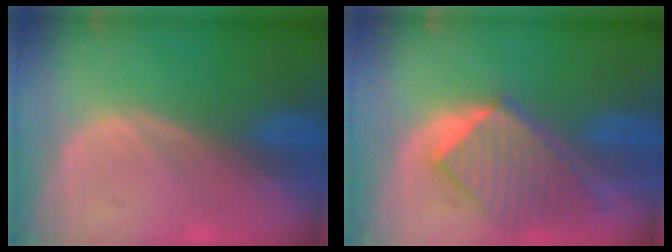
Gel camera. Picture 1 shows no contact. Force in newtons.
{"total": 8.3, "press": 7.6, "slide": 3.4}